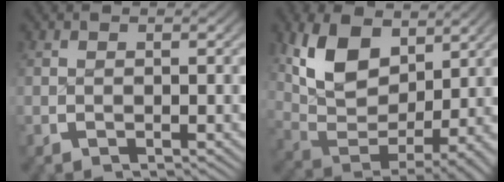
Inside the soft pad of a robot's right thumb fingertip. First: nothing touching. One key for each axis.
{"total": 10.4, "fx": 1.2, "fy": 6.7, "fz": 7.9, "tx": -0.169, "ty": -0.042, "tz": 0.041}